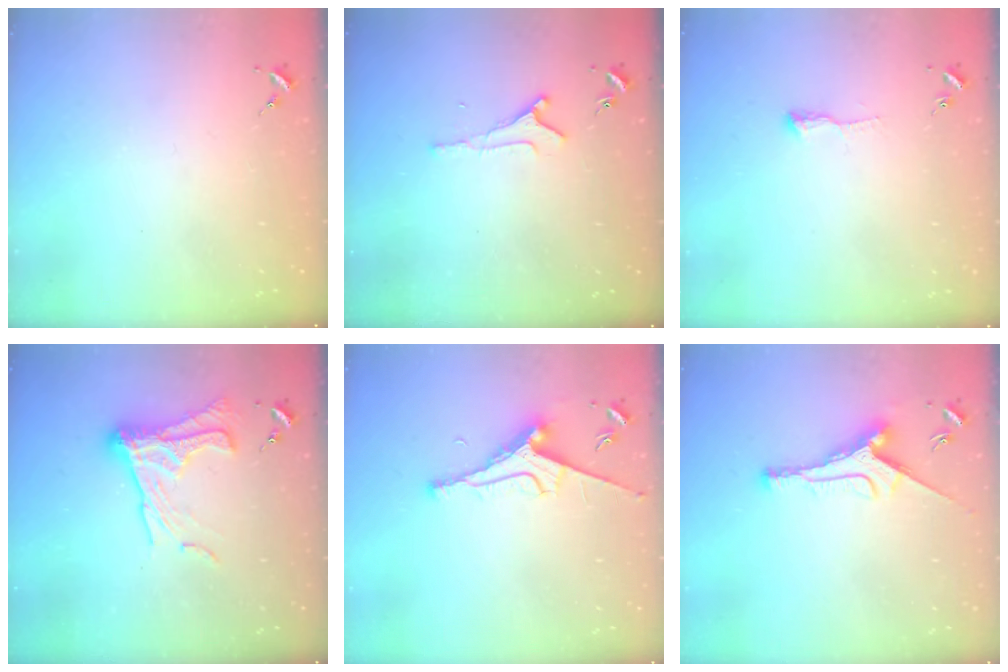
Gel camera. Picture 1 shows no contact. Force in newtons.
{"total": 4.8, "press": 4.7, "slide": 0.8}
{"total": 4.8, "press": 4.7, "slide": 0.9}
{"total": 15.5, "press": 15.5, "slide": 0.8}
{"total": 9.5, "press": 9.4, "slide": 1.2}
{"total": 9.9, "press": 9.9, "slide": 0.5}